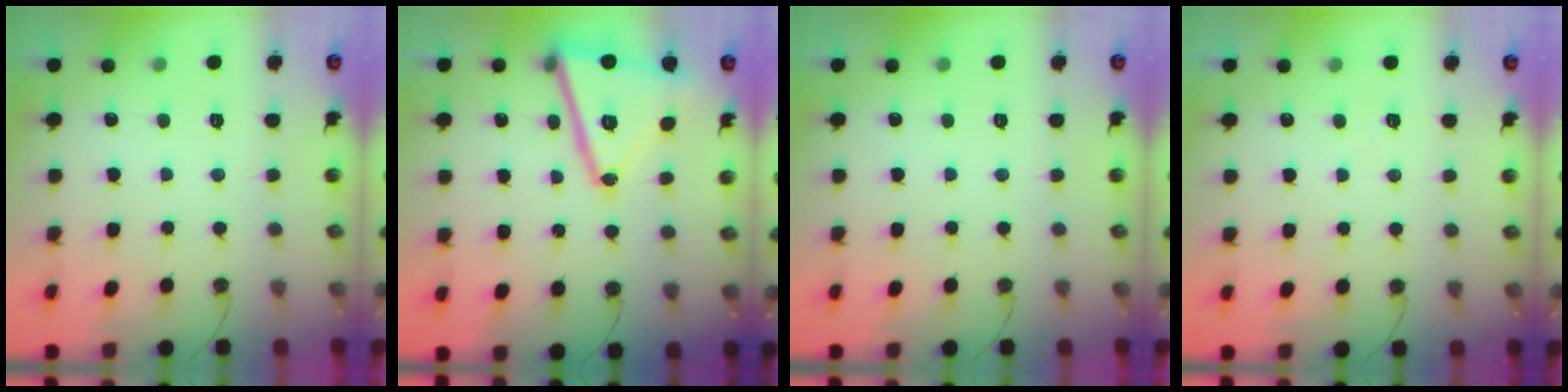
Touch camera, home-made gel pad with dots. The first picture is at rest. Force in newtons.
{"total": 16.7, "press": 16.4, "slide": 2.7}
{"total": 0.0}
{"total": 4.9, "press": 2.5, "slide": 4.2}